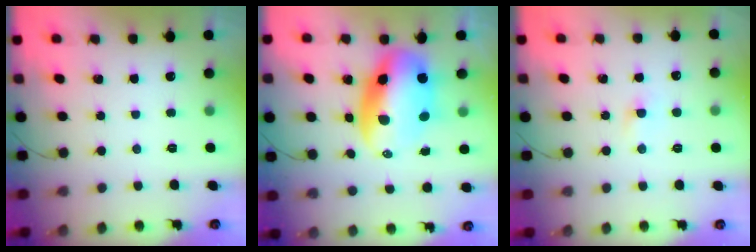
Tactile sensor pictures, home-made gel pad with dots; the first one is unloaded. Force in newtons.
{"total": 13.4, "press": 13.0, "slide": 3.4}
{"total": 1.5, "press": 1.2, "slide": 0.8}